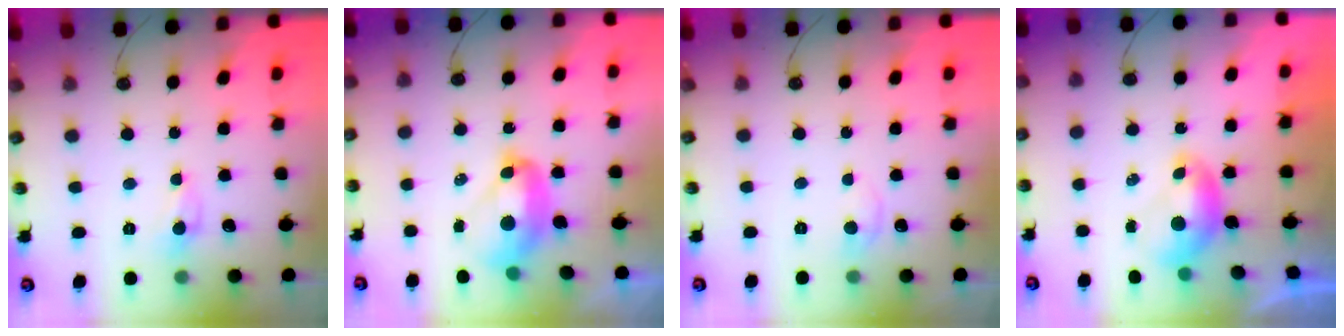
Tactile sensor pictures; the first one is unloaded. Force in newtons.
{"total": 6.1, "press": 6.1, "slide": 0.8}
{"total": 0.6, "press": 0.1, "slide": 0.6}
{"total": 0.0}